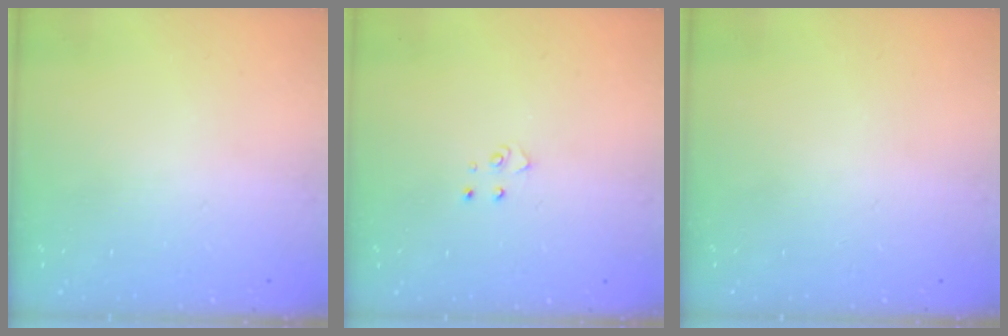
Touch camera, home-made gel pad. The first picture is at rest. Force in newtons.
{"total": 4.0, "press": 4.0, "slide": 0.4}
{"total": 0.0}